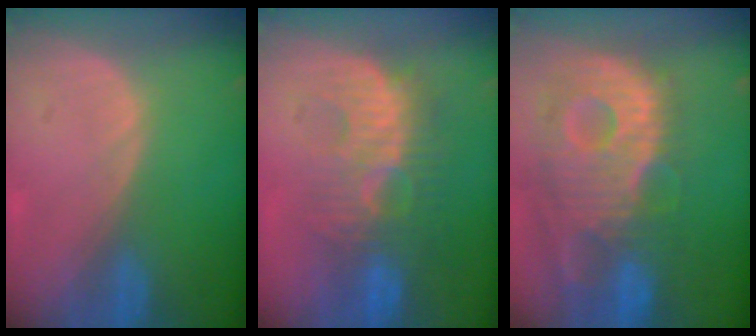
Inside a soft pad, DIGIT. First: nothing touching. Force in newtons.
{"total": 9.0, "press": 8.9, "slide": 1.6}
{"total": 13.4, "press": 11.6, "slide": 6.6}